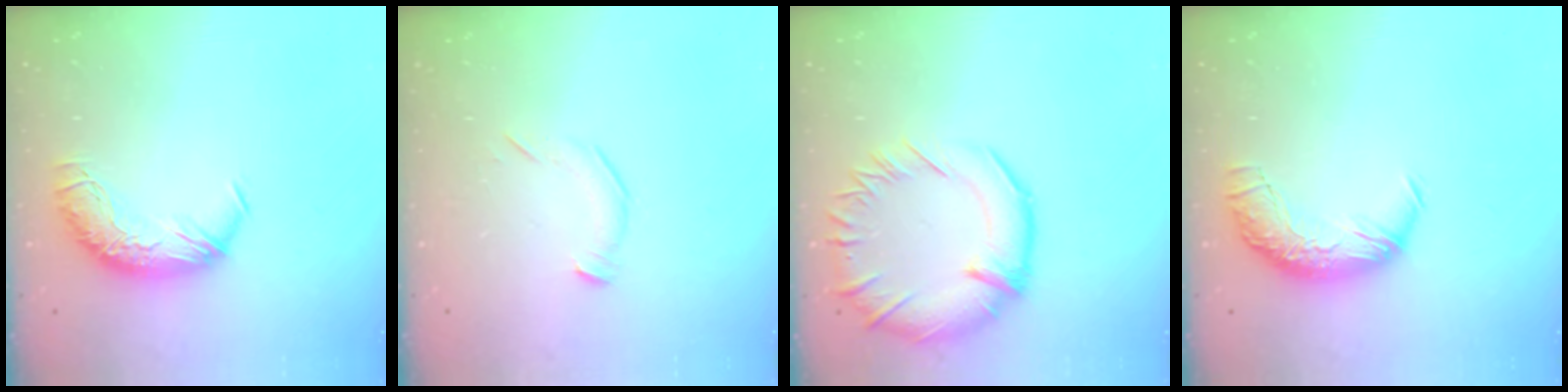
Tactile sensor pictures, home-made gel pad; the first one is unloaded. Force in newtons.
{"total": 5.6, "press": 5.6, "slide": 0.3}
{"total": 7.3, "press": 6.7, "slide": 2.9}
{"total": 1.5, "press": 0.9, "slide": 1.2}